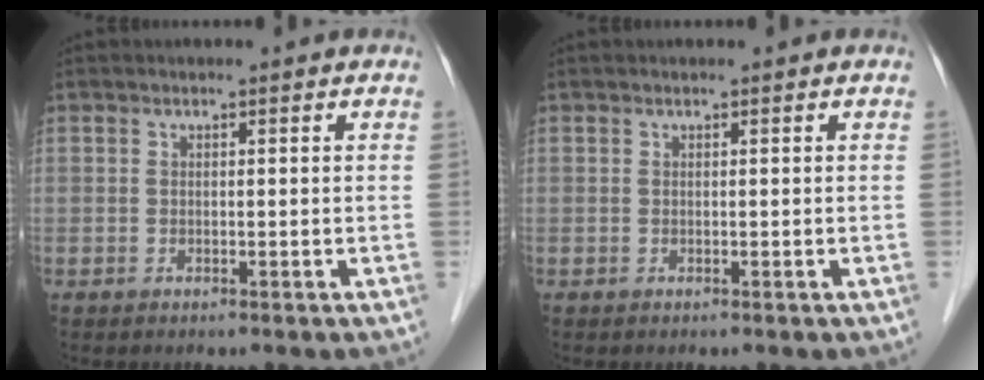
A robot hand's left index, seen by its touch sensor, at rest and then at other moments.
{"total": 0.0}